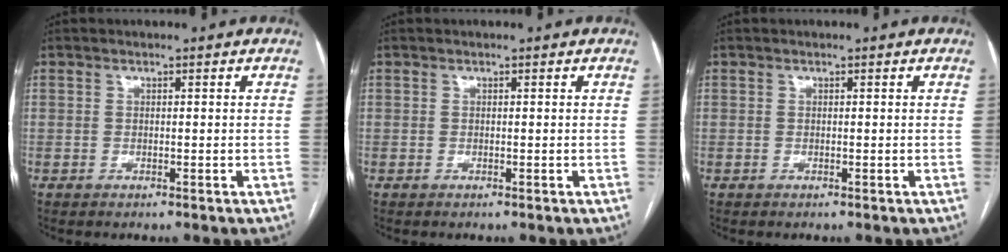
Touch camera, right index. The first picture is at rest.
{"total": 0.0}
{"total": 0.0}